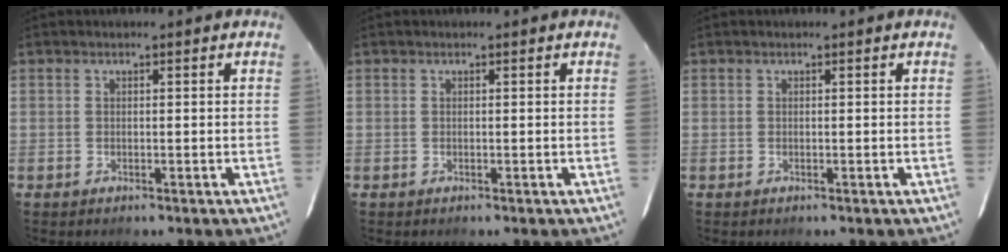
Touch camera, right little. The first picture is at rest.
{"total": 0.0}
{"total": 0.0}